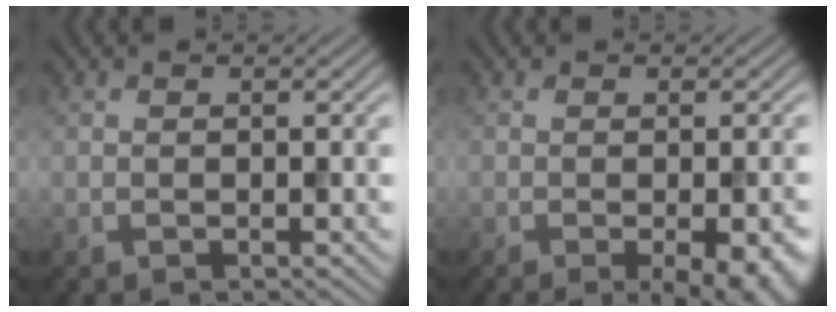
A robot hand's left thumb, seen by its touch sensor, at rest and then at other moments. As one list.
[{"total": 6.4, "force": [-2.6, 1.7, 5.6], "torque": [-0.067, -0.006, -0.024]}]